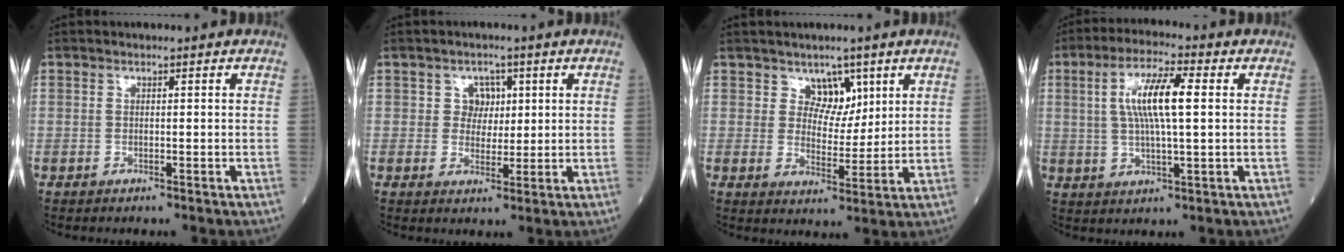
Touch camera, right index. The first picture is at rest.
{"total": 3.4, "force": [1.1, 3.0, 1.3], "torque": [-0.011, 0.004, 0.015]}
{"total": 4.5, "force": [2.8, 3.1, 1.7], "torque": [-0.017, -0.003, 0.049]}
{"total": 9.3, "force": [1.8, 1.5, 9.0], "torque": [-0.178, 0.009, 0.034]}